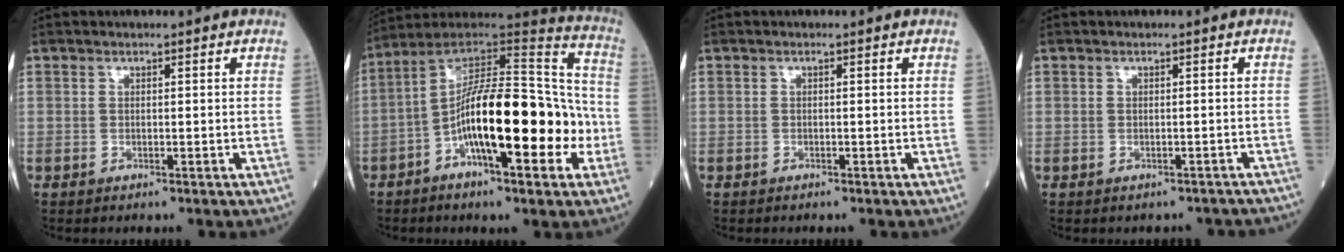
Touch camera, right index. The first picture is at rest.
{"total": 22.6, "force": [-5.2, 6.6, 21.0], "torque": [-0.345, 0.032, -0.079]}
{"total": 0.7, "force": [-0.3, 0.4, 0.4], "torque": [-0.018, 0.000, -0.005]}
{"total": 4.9, "force": [-3.8, 2.6, 1.6], "torque": [-0.027, 0.022, -0.039]}